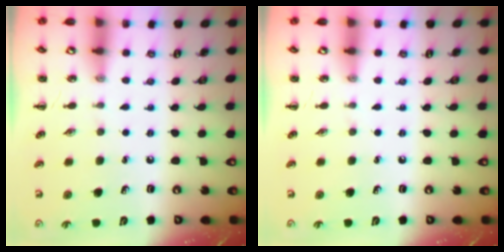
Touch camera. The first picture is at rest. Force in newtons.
{"total": 0.0}